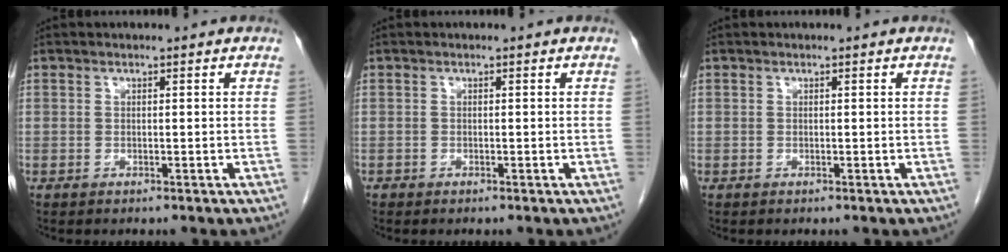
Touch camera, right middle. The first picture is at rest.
{"total": 0.0}
{"total": 0.0}